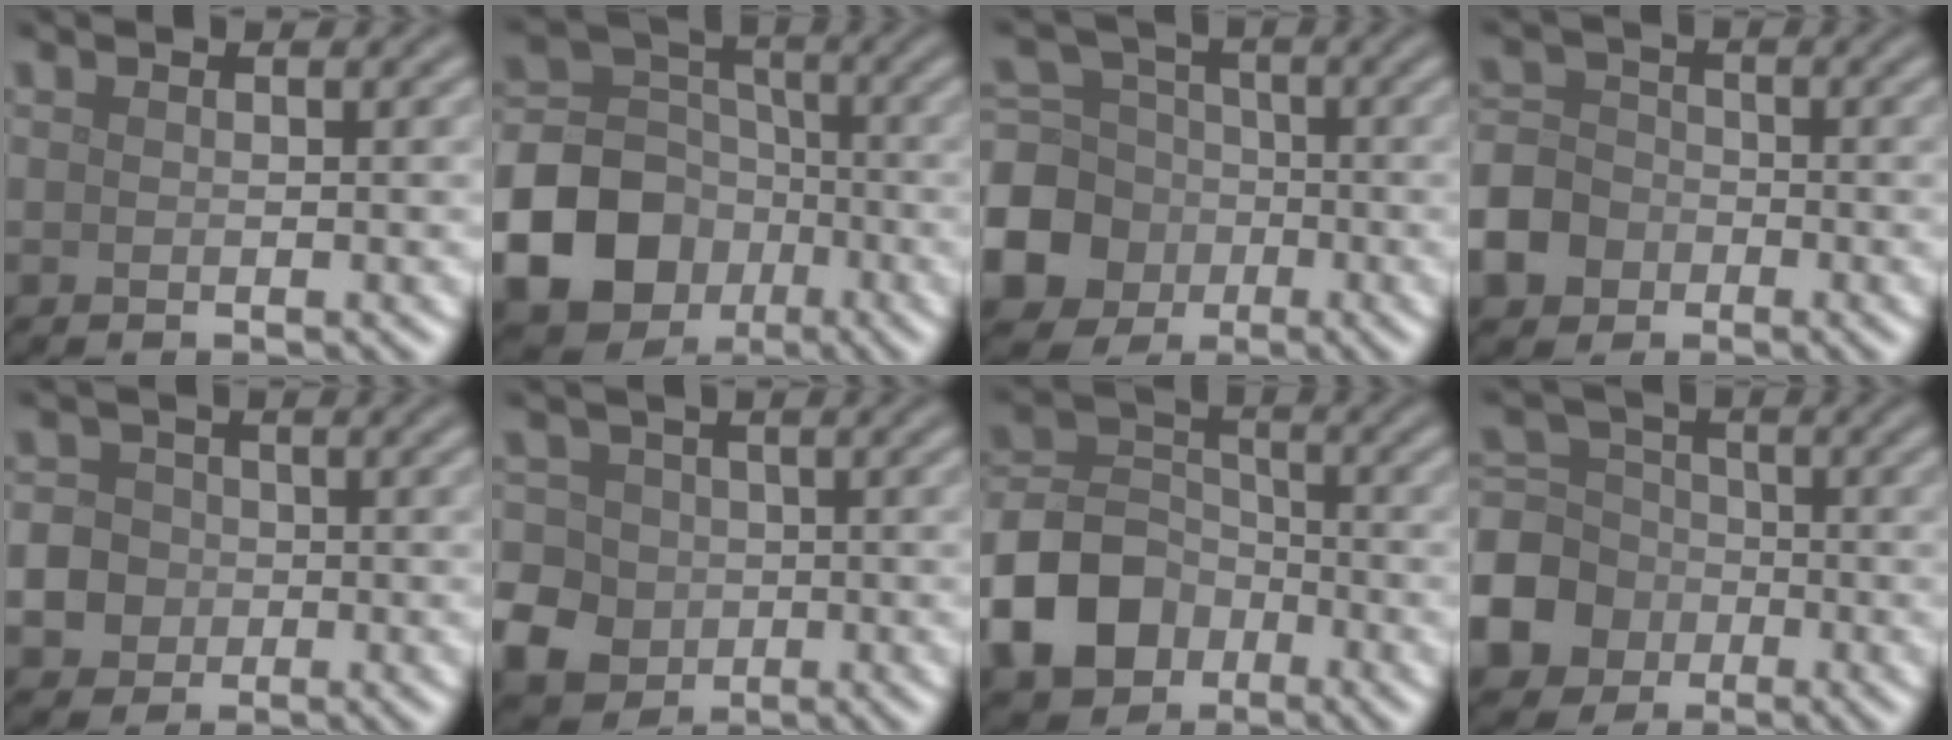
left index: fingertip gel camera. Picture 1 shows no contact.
{"total": 13.3, "force": [-5.1, 11.2, 4.9], "torque": [-0.105, -0.037, -0.120]}
{"total": 10.1, "force": [-3.4, 9.1, 3.0], "torque": [-0.079, -0.020, -0.089]}
{"total": 6.2, "force": [-3.2, 4.9, 2.0], "torque": [-0.036, -0.015, -0.072]}
{"total": 7.9, "force": [-2.1, 7.3, 2.4], "torque": [-0.046, -0.007, -0.073]}
{"total": 7.7, "force": [-2.4, 6.9, 2.6], "torque": [-0.063, -0.007, -0.071]}
{"total": 7.9, "force": [-3.8, 5.8, 3.8], "torque": [-0.074, 0.000, -0.088]}
{"total": 8.3, "force": [-3.3, 7.1, 2.6], "torque": [-0.066, -0.014, -0.088]}